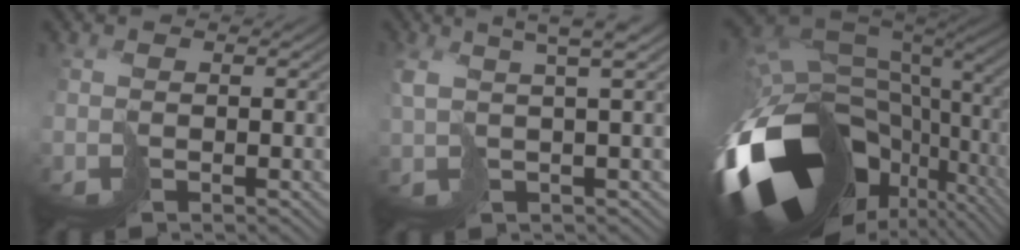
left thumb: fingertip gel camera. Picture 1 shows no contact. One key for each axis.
{"total": 5.5, "fx": 2.5, "fy": 1.1, "fz": 4.7, "tx": -0.080, "ty": 0.016, "tz": 0.043}
{"total": 19.5, "fx": -6.8, "fy": 12.4, "fz": 13.4, "tx": -0.321, "ty": -0.058, "tz": -0.075}